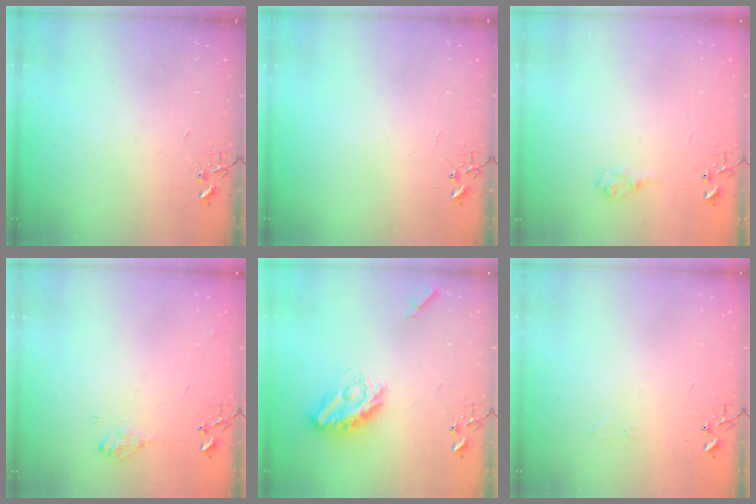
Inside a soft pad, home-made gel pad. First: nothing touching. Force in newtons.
{"total": 0.0}
{"total": 6.8, "press": 6.8, "slide": 0.9}
{"total": 8.5, "press": 8.4, "slide": 0.8}
{"total": 11.3, "press": 11.3, "slide": 0.6}
{"total": 3.0, "press": 3.0, "slide": 0.3}